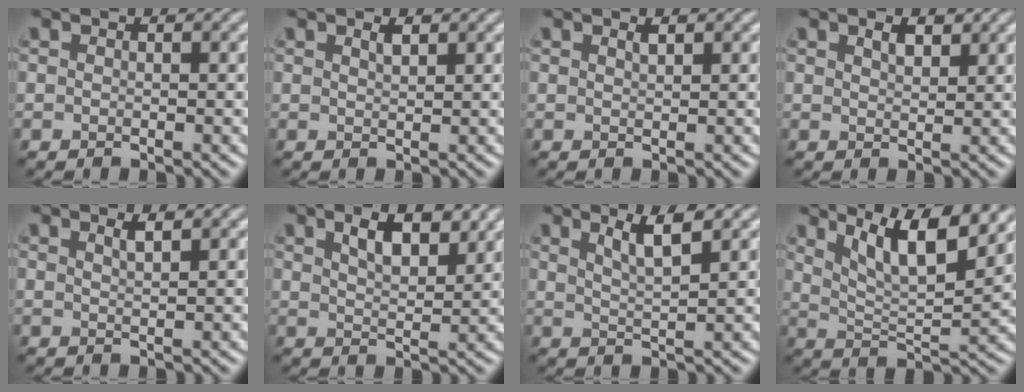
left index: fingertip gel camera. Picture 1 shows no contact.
{"total": 1.1, "force": [0.8, 0.3, 0.7], "torque": [-0.012, 0.001, 0.014]}
{"total": 0.8, "force": [0.6, 0.2, 0.5], "torque": [-0.008, -0.001, 0.011]}
{"total": 1.8, "force": [1.2, 0.7, 1.2], "torque": [-0.021, 0.001, 0.024]}
{"total": 1.4, "force": [1.0, 0.4, 0.9], "torque": [-0.009, 0.004, 0.013]}
{"total": 4.5, "force": [2.7, 1.6, 3.2], "torque": [-0.054, 0.000, 0.046]}
{"total": 3.3, "force": [2.0, 0.6, 2.6], "torque": [-0.036, 0.000, 0.036]}
{"total": 8.4, "force": [5.3, 2.1, 6.2], "torque": [-0.095, 0.006, 0.087]}